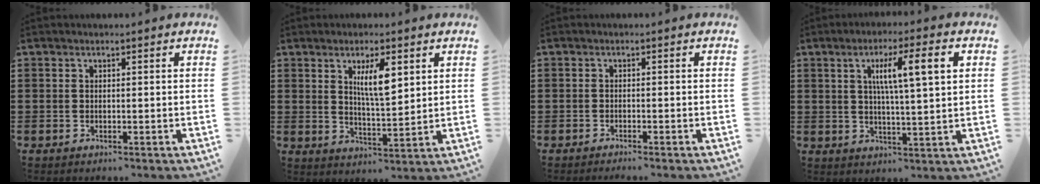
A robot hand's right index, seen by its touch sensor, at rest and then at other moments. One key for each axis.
{"total": 6.0, "fx": 2.4, "fy": 1.7, "fz": 5.2, "tx": -0.100, "ty": 0.003, "tz": 0.038}
{"total": 0.9, "fx": -0.9, "fy": -0.1, "fz": 0.3, "tx": -0.006, "ty": -0.001, "tz": -0.017}
{"total": 8.1, "fx": 2.3, "fy": 1.5, "fz": 7.6, "tx": -0.144, "ty": 0.002, "tz": 0.031}